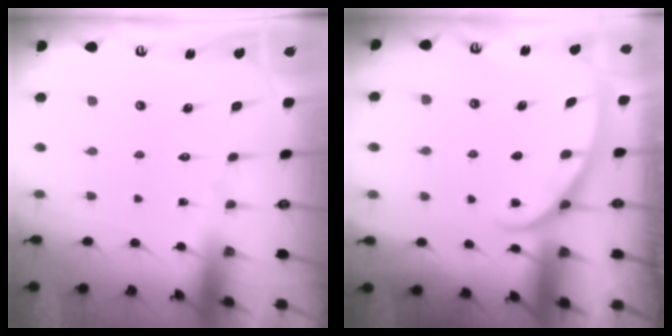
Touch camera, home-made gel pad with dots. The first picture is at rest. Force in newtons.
{"total": 2.4, "press": 2.4, "slide": 0.4}